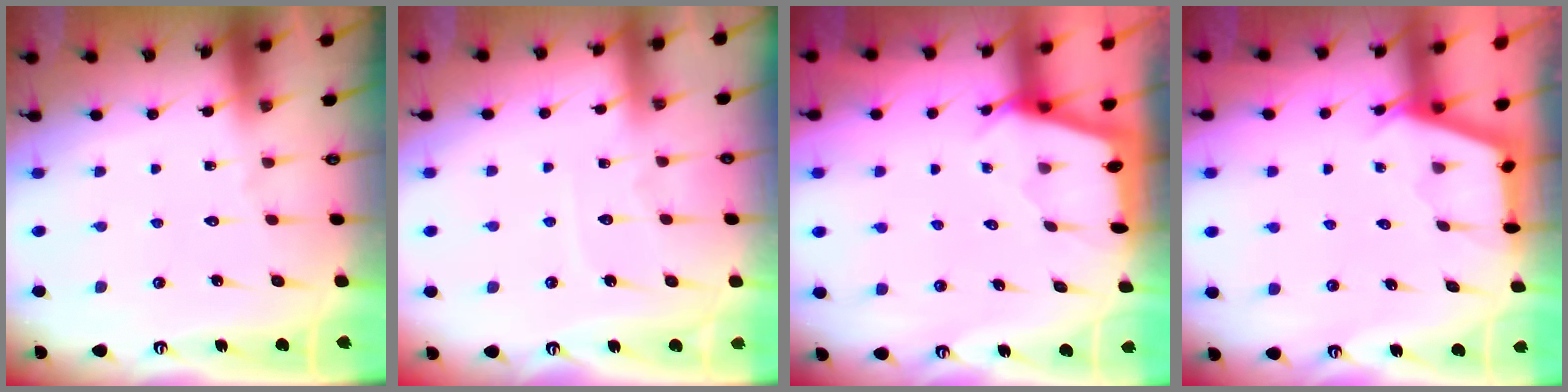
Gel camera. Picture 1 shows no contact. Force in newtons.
{"total": 3.9, "press": 3.9, "slide": 0.4}
{"total": 2.2, "press": 2.2, "slide": 0.3}
{"total": 2.8, "press": 2.8, "slide": 0.3}